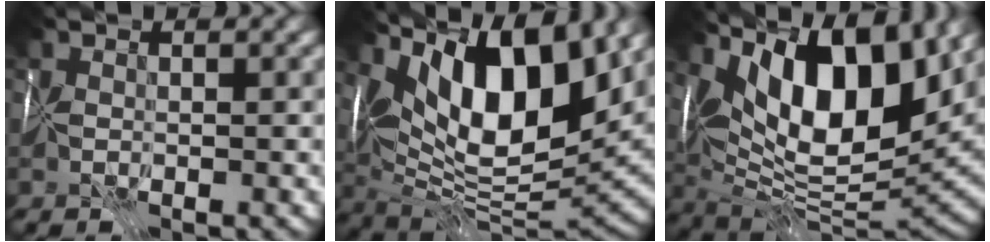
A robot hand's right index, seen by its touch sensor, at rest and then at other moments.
{"total": 13.9, "force": [6.5, 5.1, 11.1], "torque": [-0.162, 0.007, 0.104]}
{"total": 14.5, "force": [6.7, 5.5, 11.5], "torque": [-0.173, 0.011, 0.107]}